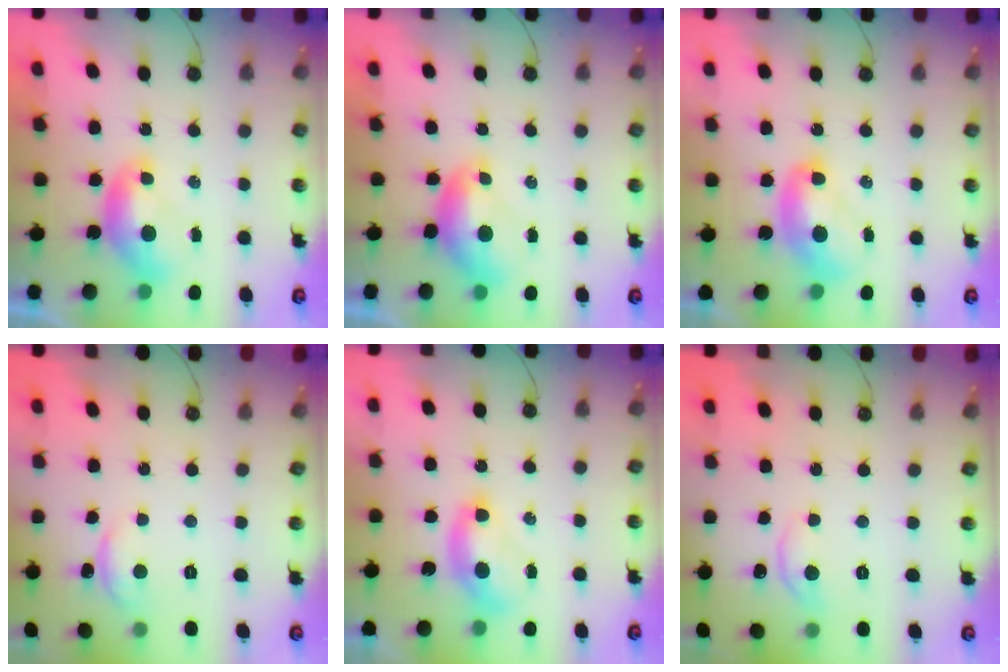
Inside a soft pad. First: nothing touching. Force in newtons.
{"total": 0.7, "press": 0.4, "slide": 0.6}
{"total": 2.4, "press": 2.4, "slide": 0.3}
{"total": 0.0}
{"total": 2.5, "press": 2.3, "slide": 0.9}
{"total": 2.2, "press": 2.2, "slide": 0.5}